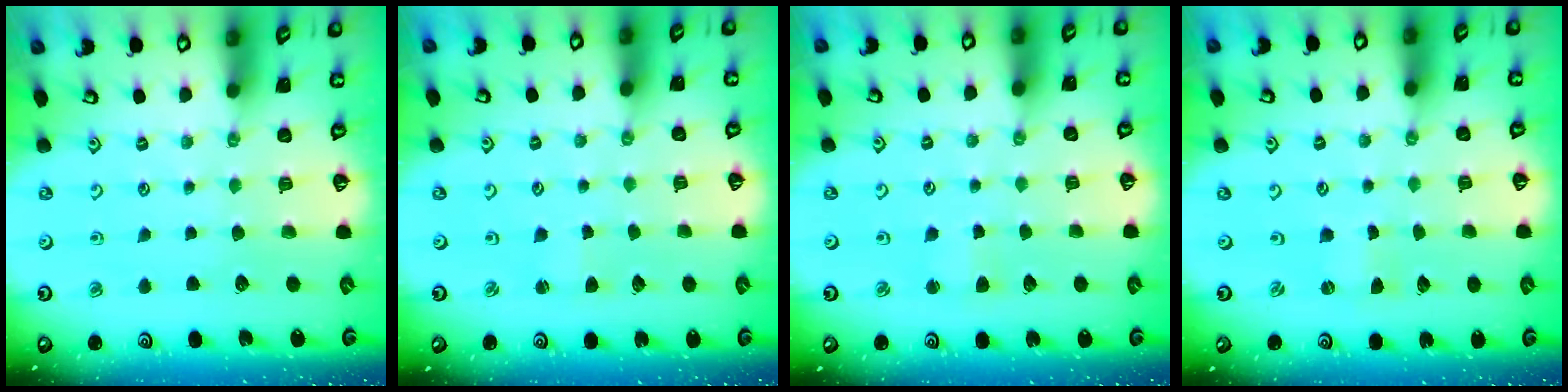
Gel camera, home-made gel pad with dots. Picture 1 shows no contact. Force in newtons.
{"total": 1.5, "press": 1.5, "slide": 0.1}
{"total": 2.7, "press": 2.7, "slide": 0.3}
{"total": 0.0}